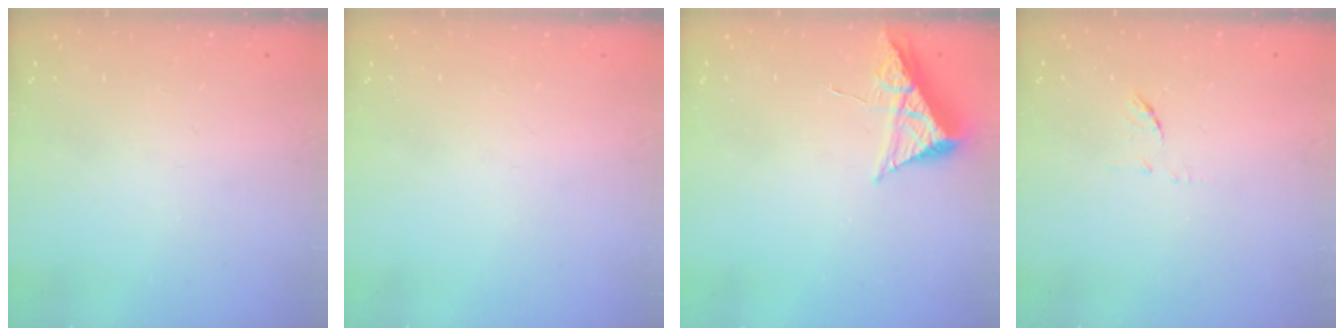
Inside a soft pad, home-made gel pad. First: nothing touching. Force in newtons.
{"total": 0.0}
{"total": 7.9, "press": 7.9, "slide": 0.8}
{"total": 6.1, "press": 6.1, "slide": 0.3}